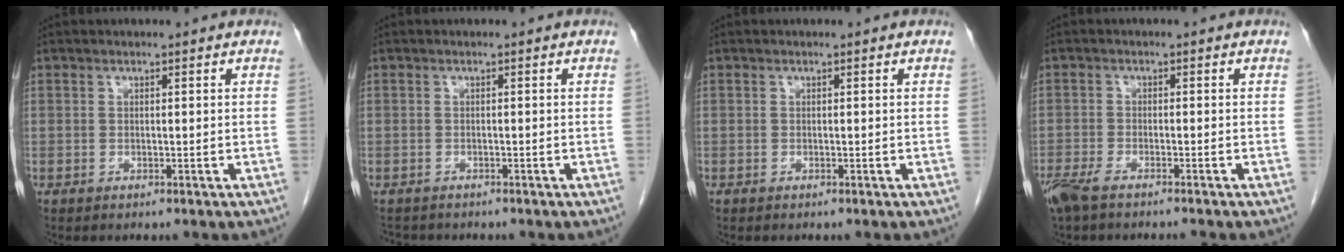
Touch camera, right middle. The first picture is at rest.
{"total": 2.8, "force": [-2.5, 1.1, 0.6], "torque": [-0.010, -0.005, -0.036]}
{"total": 0.0}
{"total": 5.4, "force": [-4.4, 0.7, 3.0], "torque": [-0.054, -0.011, -0.078]}